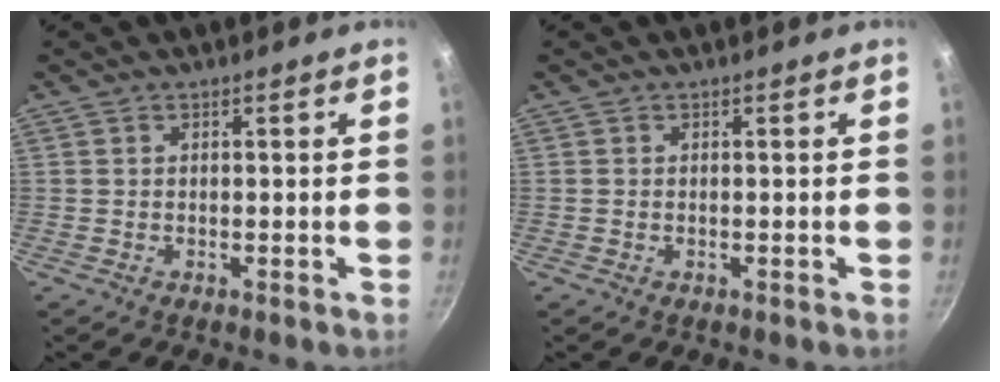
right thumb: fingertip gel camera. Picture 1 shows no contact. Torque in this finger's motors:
{"motor_torque": [0.50, 0.07, 0.15, -0.35, -0.05]}